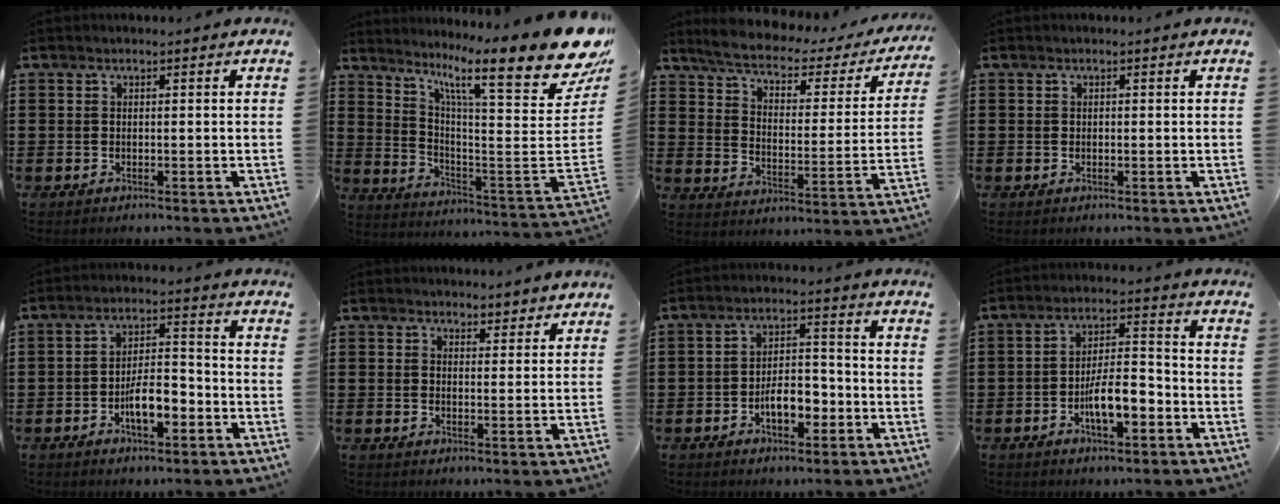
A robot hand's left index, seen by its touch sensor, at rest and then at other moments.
{"total": 15.9, "force": [11.0, 2.2, 11.2], "torque": [-0.193, -0.089, 0.169]}
{"total": 4.2, "force": [3.5, 1.3, 1.9], "torque": [-0.059, -0.026, 0.051]}
{"total": 0.0}
{"total": 6.2, "force": [-2.9, 2.5, 4.9], "torque": [-0.095, 0.008, -0.057]}
{"total": 2.5, "force": [2.4, 0.9, 0.1], "torque": [-0.001, -0.005, 0.043]}
{"total": 6.1, "force": [-2.7, 3.1, 4.6], "torque": [-0.077, 0.008, -0.053]}
{"total": 7.2, "force": [-3.1, 2.7, 5.9], "torque": [-0.117, 0.006, -0.062]}